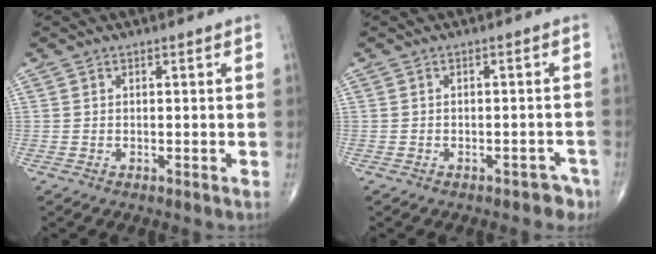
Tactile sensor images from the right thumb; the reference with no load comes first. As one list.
[{"total": 3.6, "force": [-2.7, 2.0, 1.3], "torque": [-0.003, 0.022, -0.030]}]